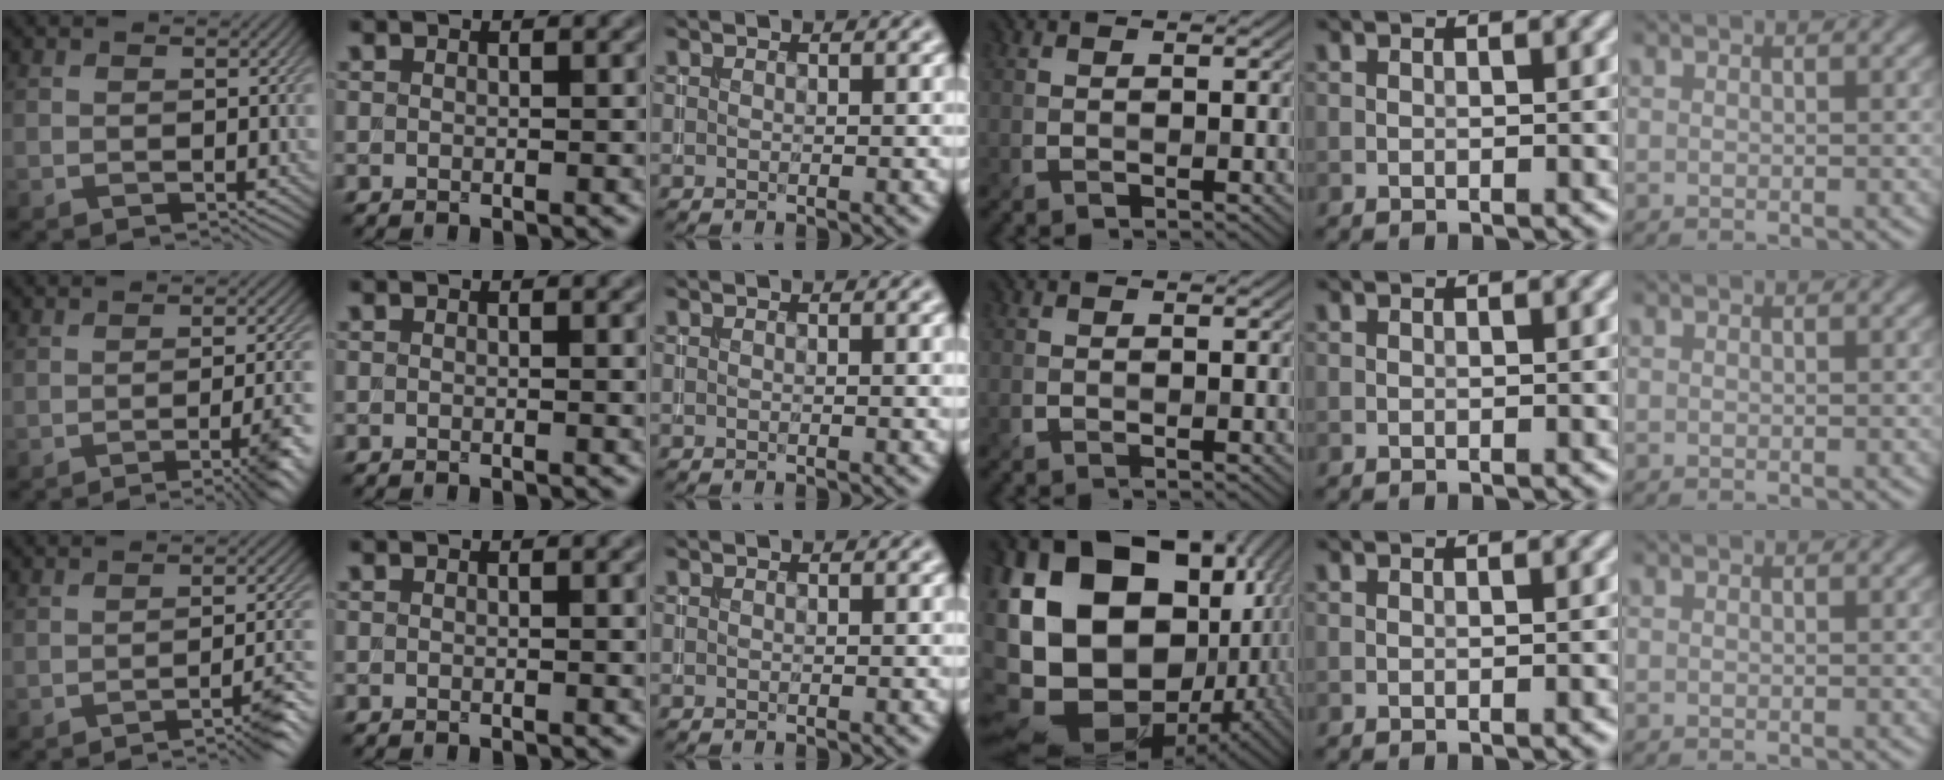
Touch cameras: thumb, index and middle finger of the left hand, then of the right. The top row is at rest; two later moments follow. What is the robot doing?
{"motion": "insert", "object": "backpack"}